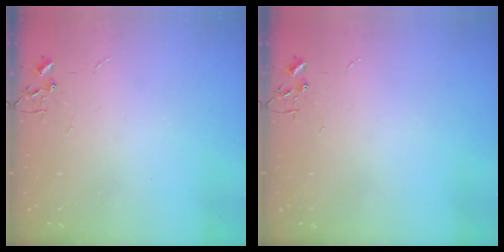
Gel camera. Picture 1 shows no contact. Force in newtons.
{"total": 0.0}